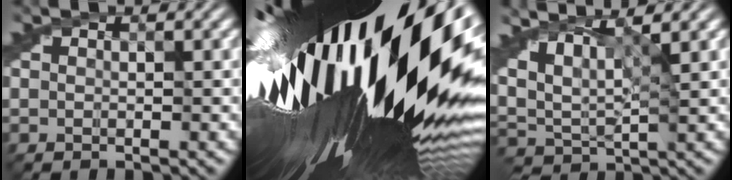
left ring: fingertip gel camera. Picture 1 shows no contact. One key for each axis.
{"total": 22.5, "fx": 2.3, "fy": 8.6, "fz": 20.7, "tx": -0.336, "ty": -0.053, "tz": 0.034}
{"total": 6.3, "fx": 4.3, "fy": 2.0, "fz": 4.2, "tx": -0.093, "ty": 0.012, "tz": 0.071}